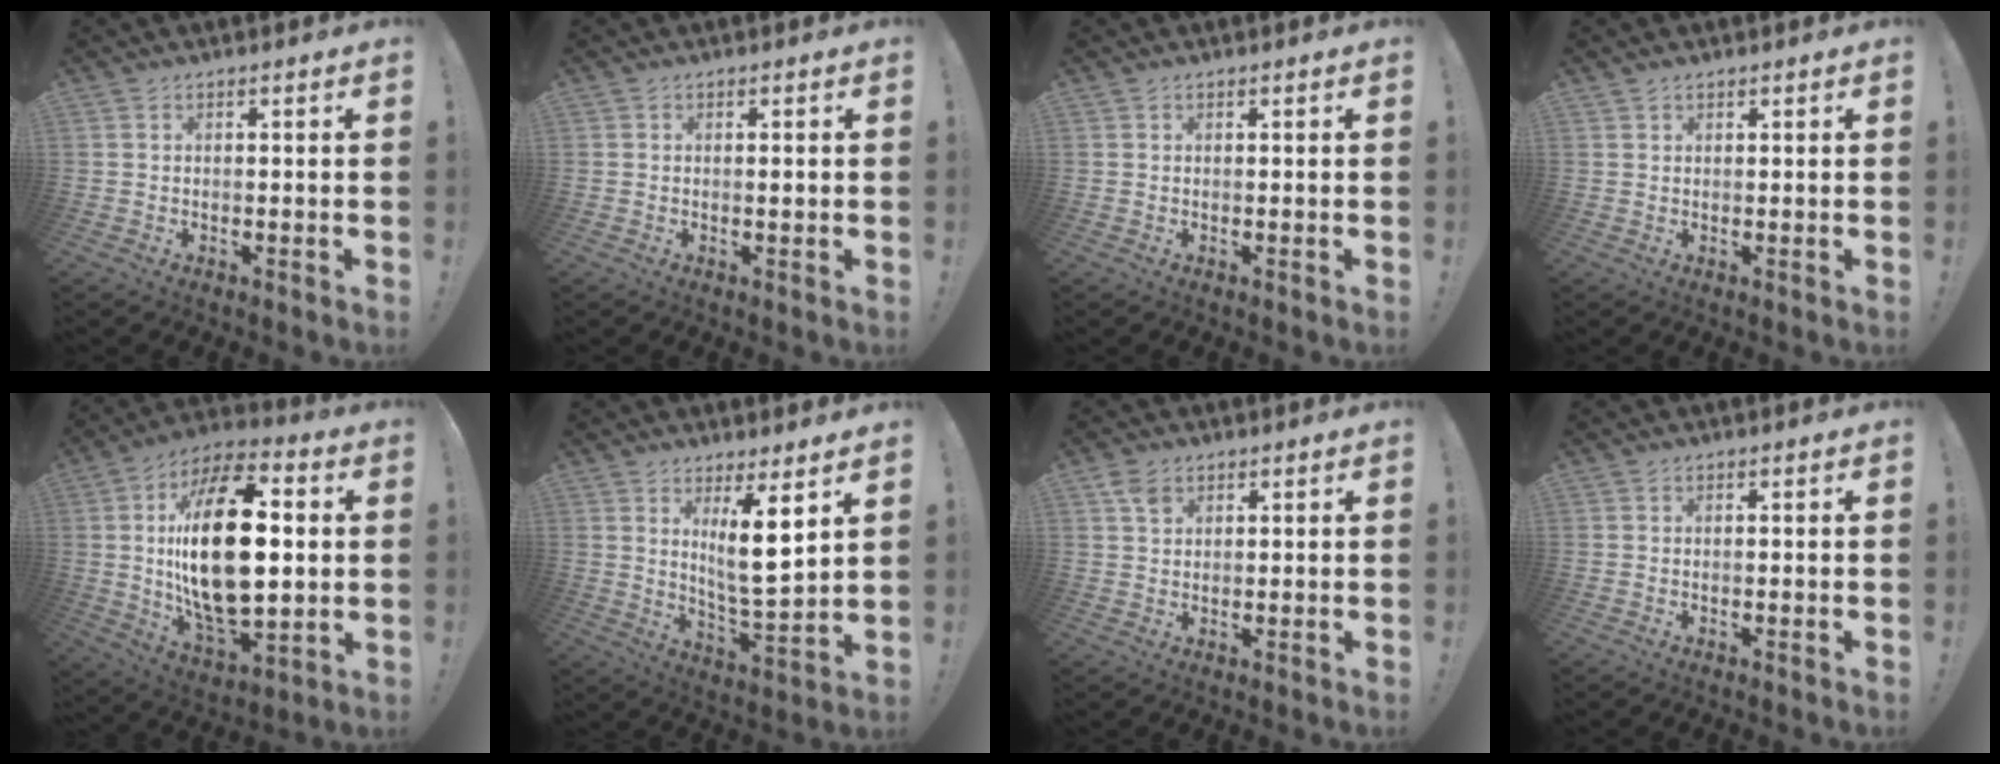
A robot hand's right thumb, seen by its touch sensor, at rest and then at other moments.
{"total": 0.6, "force": [-0.2, 0.0, 0.6], "torque": [-0.005, -0.002, -0.005]}
{"total": 0.0}
{"total": 1.0, "force": [0.8, 0.5, 0.2], "torque": [-0.002, -0.001, 0.015]}
{"total": 28.8, "force": [2.6, 14.9, 24.5], "torque": [-0.454, -0.007, 0.044]}
{"total": 11.0, "force": [4.9, 1.8, 9.7], "torque": [-0.154, -0.042, 0.078]}
{"total": 3.7, "force": [2.0, 2.4, 2.1], "torque": [-0.034, -0.003, 0.039]}
{"total": 0.0}